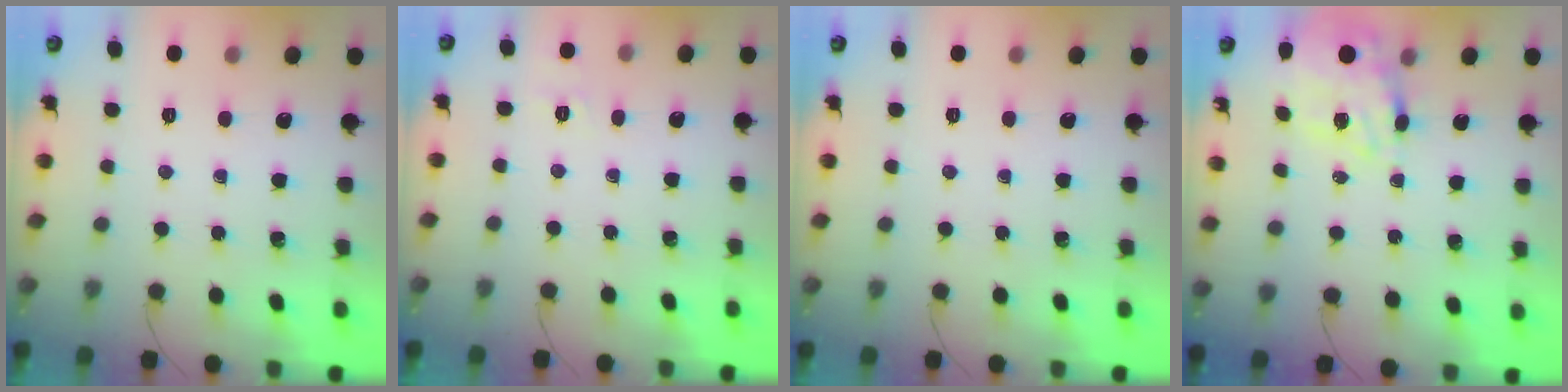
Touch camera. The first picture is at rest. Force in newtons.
{"total": 3.5, "press": 3.2, "slide": 1.5}
{"total": 0.0}
{"total": 12.2, "press": 11.5, "slide": 4.2}